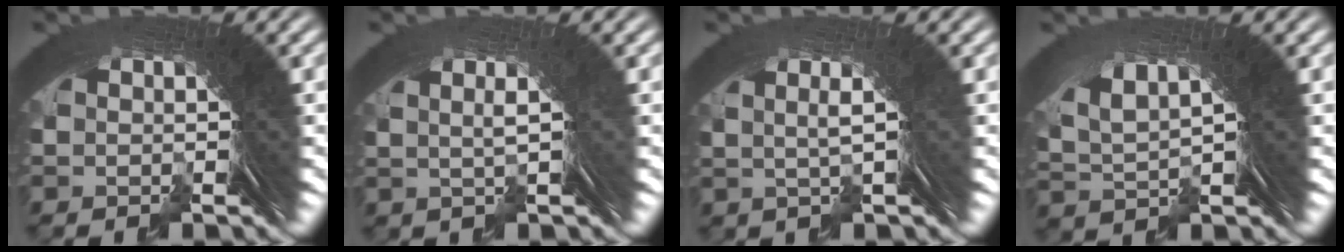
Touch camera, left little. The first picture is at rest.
{"total": 3.7, "force": [1.7, 0.0, 3.2], "torque": [-0.033, 0.015, 0.024]}
{"total": 4.7, "force": [2.3, 0.5, 4.1], "torque": [-0.045, 0.021, 0.028]}
{"total": 5.9, "force": [3.0, 2.7, 4.4], "torque": [-0.092, 0.017, 0.049]}